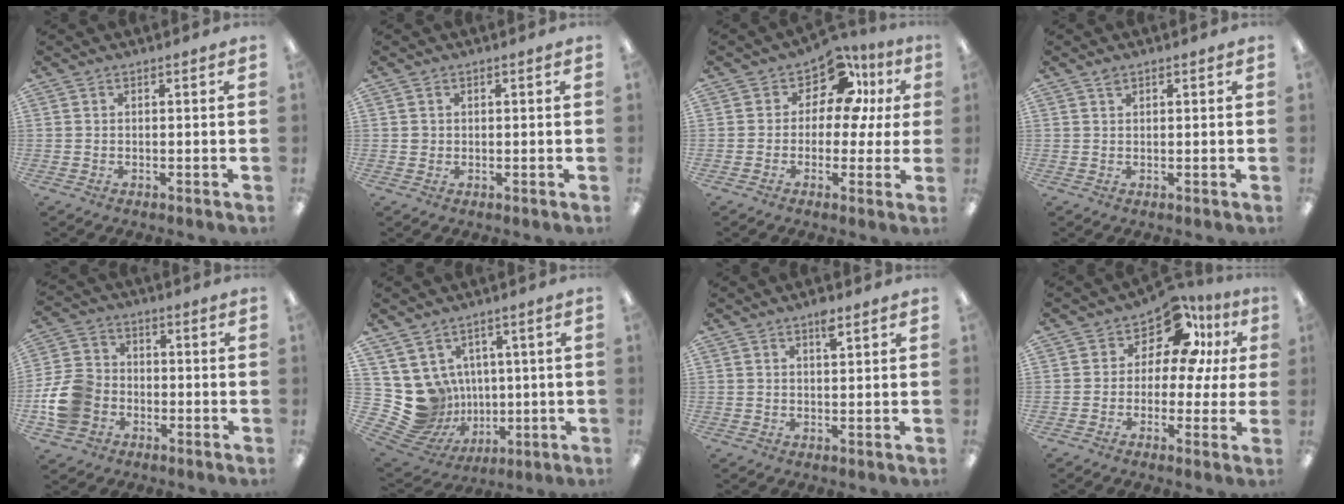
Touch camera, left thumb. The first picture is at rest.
{"total": 1.2, "force": [0.2, 1.2, 0.1], "torque": [-0.003, 0.005, 0.002]}
{"total": 11.2, "force": [5.5, 7.2, 6.6], "torque": [-0.103, -0.030, 0.099]}
{"total": 1.4, "force": [1.0, 0.8, 0.6], "torque": [-0.014, 0.001, 0.019]}
{"total": 11.2, "force": [-3.4, 9.3, 5.4], "torque": [-0.116, 0.037, -0.058]}
{"total": 11.6, "force": [1.2, 11.2, 3.0], "torque": [-0.105, -0.028, 0.040]}
{"total": 3.4, "force": [2.3, 1.0, 2.3], "torque": [-0.035, -0.005, 0.037]}
{"total": 11.8, "force": [7.1, 6.6, 6.8], "torque": [-0.113, -0.048, 0.128]}